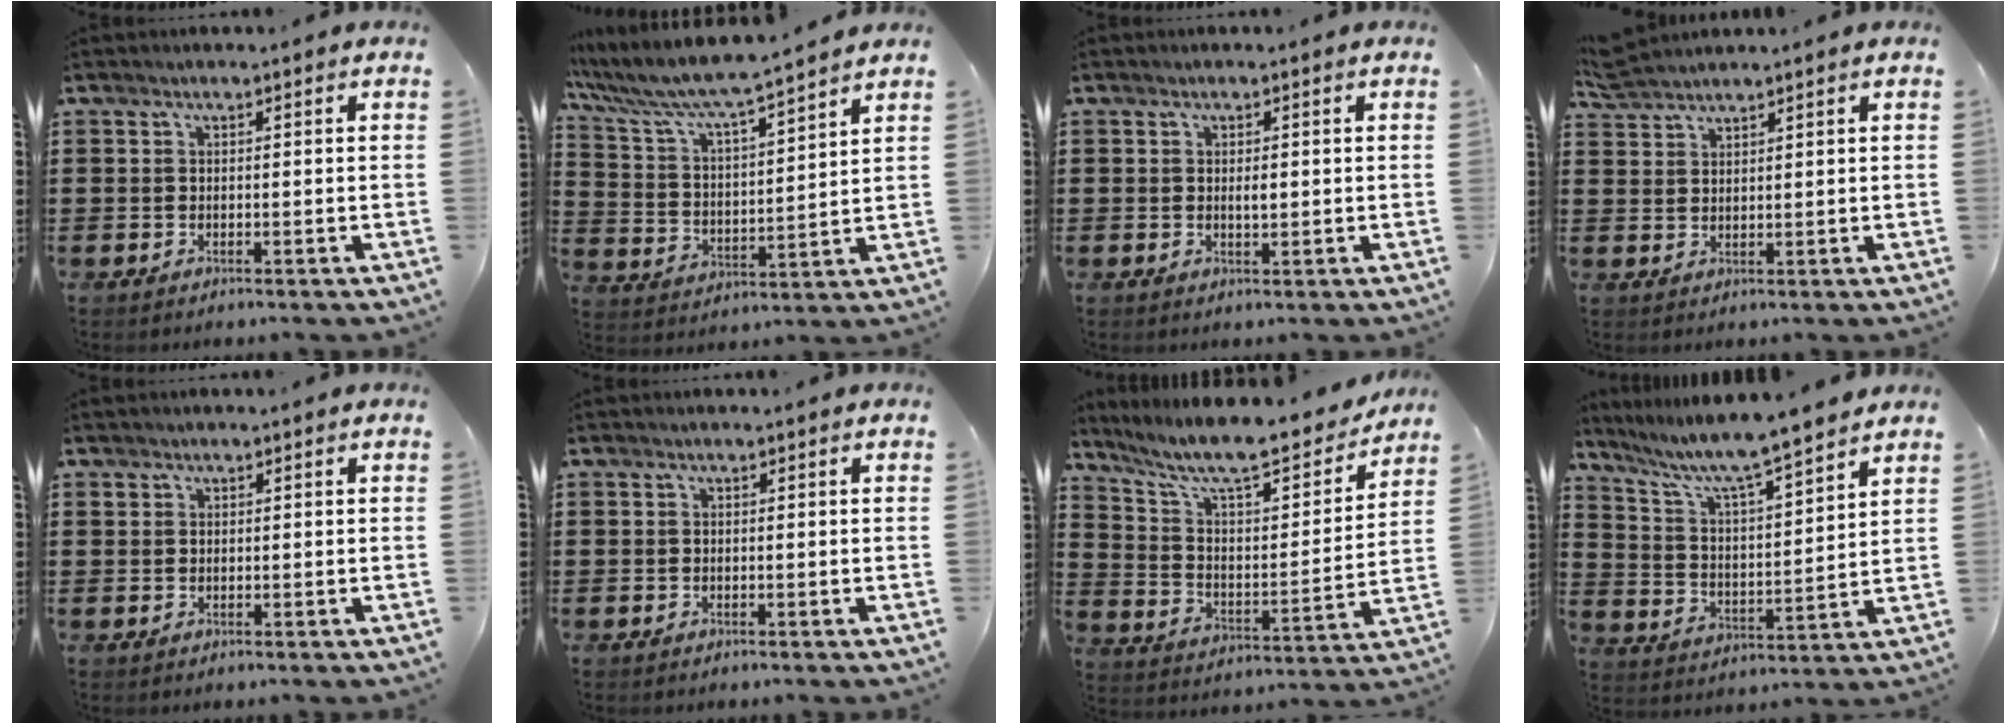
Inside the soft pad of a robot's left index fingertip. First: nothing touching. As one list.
[{"total": 6.4, "force": [5.9, 0.3, 2.6], "torque": [-0.080, -0.039, 0.094]}, {"total": 1.3, "force": [0.1, 0.4, 1.2], "torque": [-0.024, 0.002, 0.000]}, {"total": 3.0, "force": [3.0, 0.1, 0.7], "torque": [-0.022, -0.002, 0.058]}, {"total": 0.8, "force": [0.5, 0.6, 0.1], "torque": [-0.005, 0.003, 0.011]}, {"total": 0.0}, {"total": 10.2, "force": [8.6, 1.7, 5.3], "torque": [-0.130, -0.058, 0.143]}, {"total": 6.8, "force": [6.0, 0.0, 3.2], "torque": [-0.089, -0.045, 0.096]}]